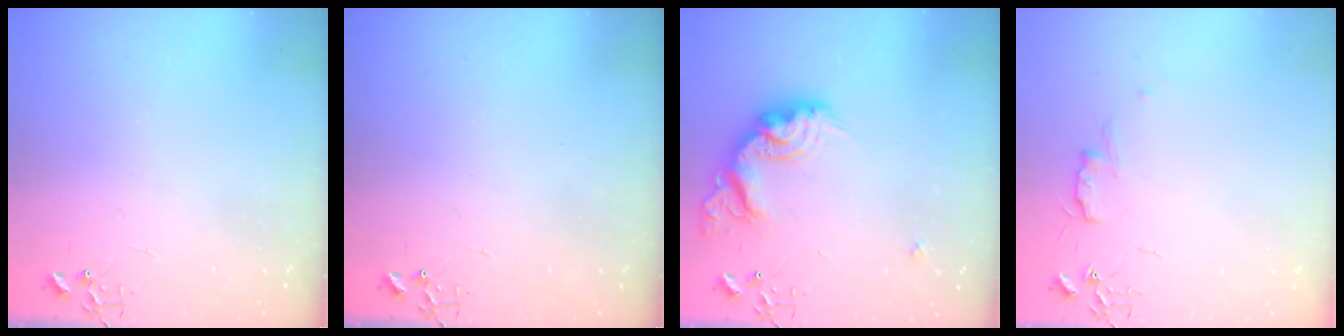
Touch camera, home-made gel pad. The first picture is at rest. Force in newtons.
{"total": 0.0}
{"total": 17.9, "press": 17.8, "slide": 1.1}
{"total": 5.8, "press": 5.7, "slide": 0.7}